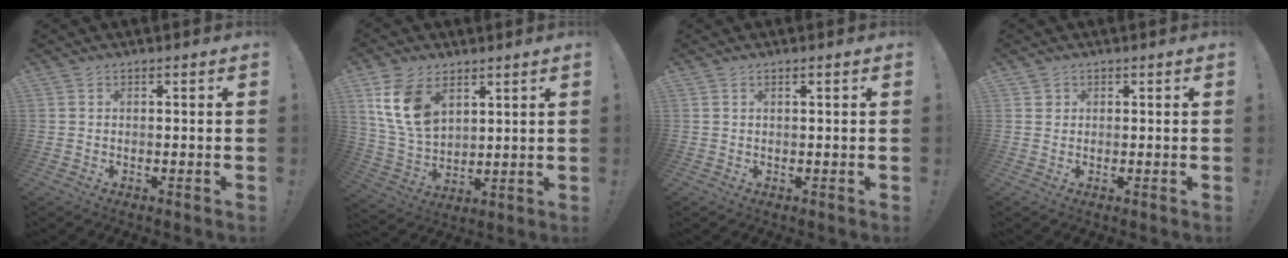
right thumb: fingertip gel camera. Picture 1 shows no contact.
{"total": 13.9, "force": [6.5, 9.0, 8.3], "torque": [-0.178, -0.023, 0.130]}
{"total": 1.1, "force": [0.4, -0.3, 1.0], "torque": [-0.012, -0.003, 0.004]}
{"total": 1.3, "force": [0.9, 1.0, 0.2], "torque": [-0.004, 0.001, 0.017]}